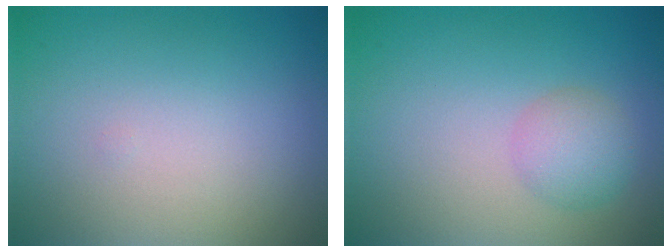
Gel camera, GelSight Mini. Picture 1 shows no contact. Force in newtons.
{"total": 2.5, "press": 2.5, "slide": 0.1}